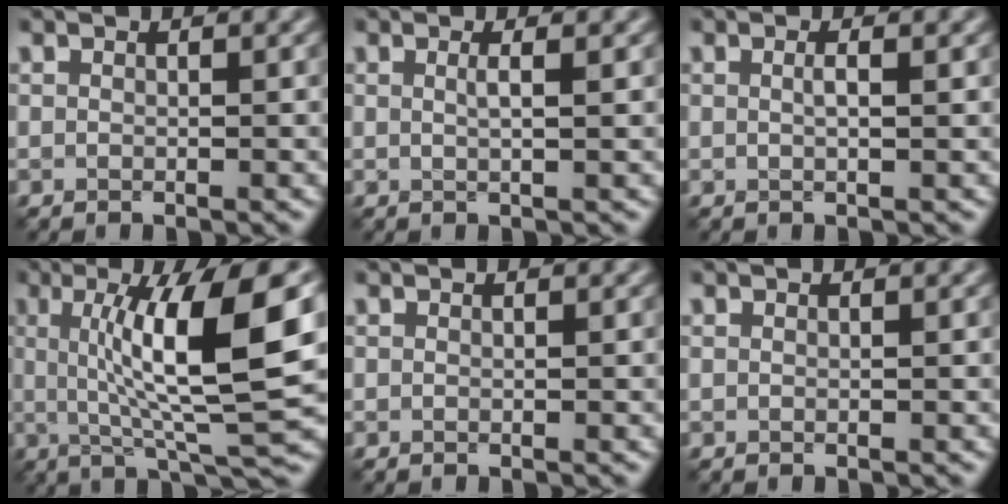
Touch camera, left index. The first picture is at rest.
{"total": 1.3, "force": [0.2, 0.4, 1.2], "torque": [-0.016, 0.001, -0.001]}
{"total": 1.0, "force": [0.1, 0.1, 1.0], "torque": [-0.017, 0.001, -0.001]}
{"total": 11.0, "force": [1.5, 2.2, 10.7], "torque": [-0.154, -0.002, 0.031]}
{"total": 0.0}
{"total": 0.0}